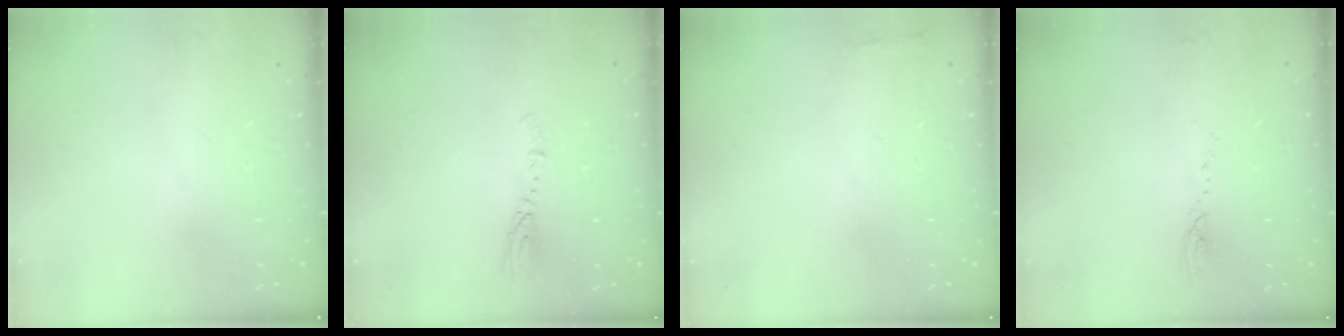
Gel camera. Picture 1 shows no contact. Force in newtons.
{"total": 3.7, "press": 3.7, "slide": 0.4}
{"total": 2.3, "press": 2.3, "slide": 0.5}
{"total": 2.6, "press": 2.6, "slide": 0.3}